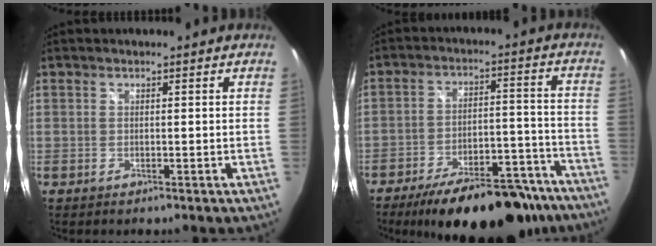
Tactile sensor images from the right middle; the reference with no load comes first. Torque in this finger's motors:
{"motor_torque": [1.10, -1.04, 0.79, 0.13]}